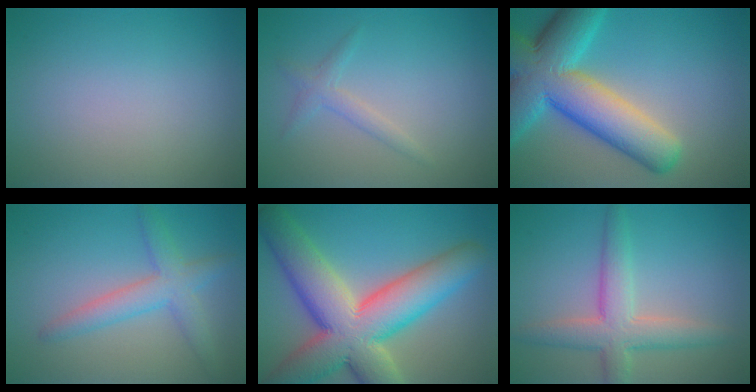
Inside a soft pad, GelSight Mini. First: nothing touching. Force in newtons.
{"total": 1.5, "press": 1.5, "slide": 0.1}
{"total": 11.6, "press": 11.6, "slide": 0.4}
{"total": 3.6, "press": 3.6, "slide": 0.1}
{"total": 13.1, "press": 13.1, "slide": 0.8}
{"total": 4.8, "press": 4.8, "slide": 0.4}